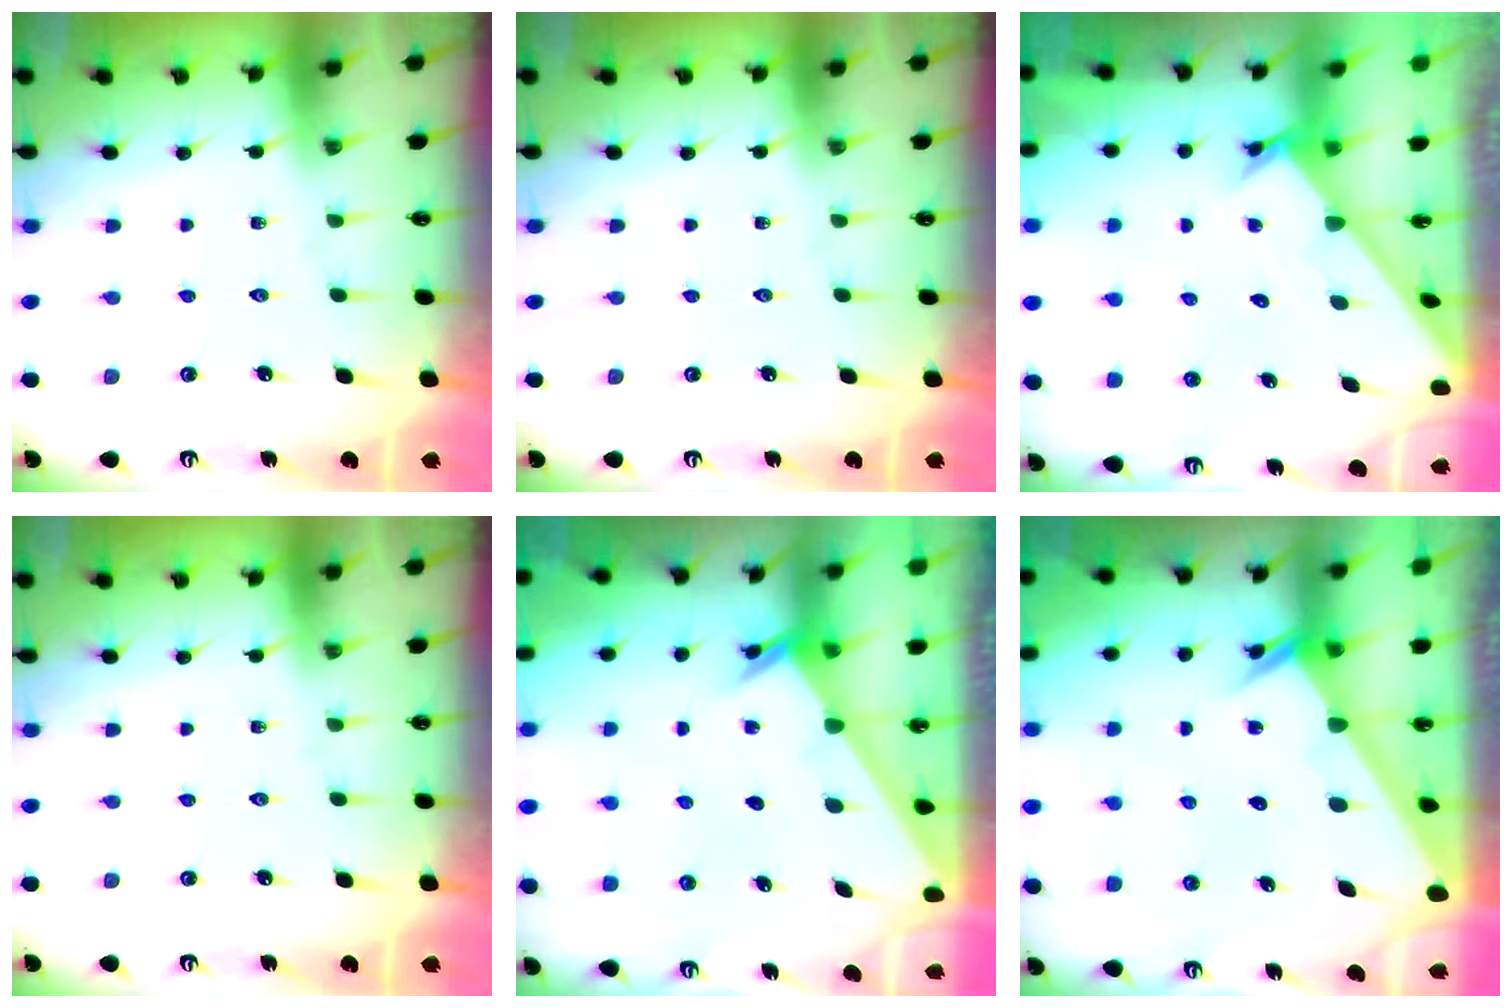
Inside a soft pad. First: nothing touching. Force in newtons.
{"total": 0.0}
{"total": 1.8, "press": 1.8, "slide": 0.1}
{"total": 0.0}
{"total": 2.6, "press": 2.6, "slide": 0.2}
{"total": 2.5, "press": 2.5, "slide": 0.1}